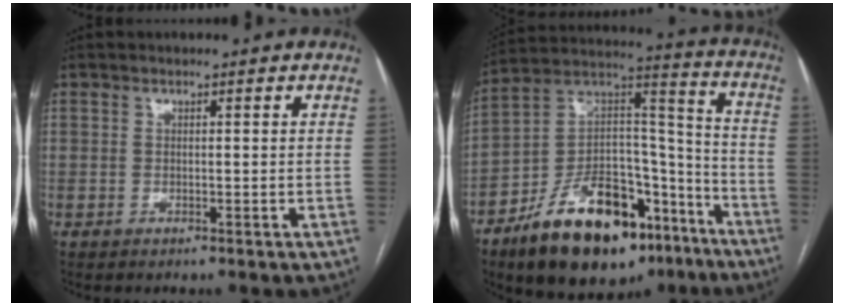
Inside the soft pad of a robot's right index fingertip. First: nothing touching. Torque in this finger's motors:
{"motor_torque": [1.07, -1.07, 0.75, 0.21]}